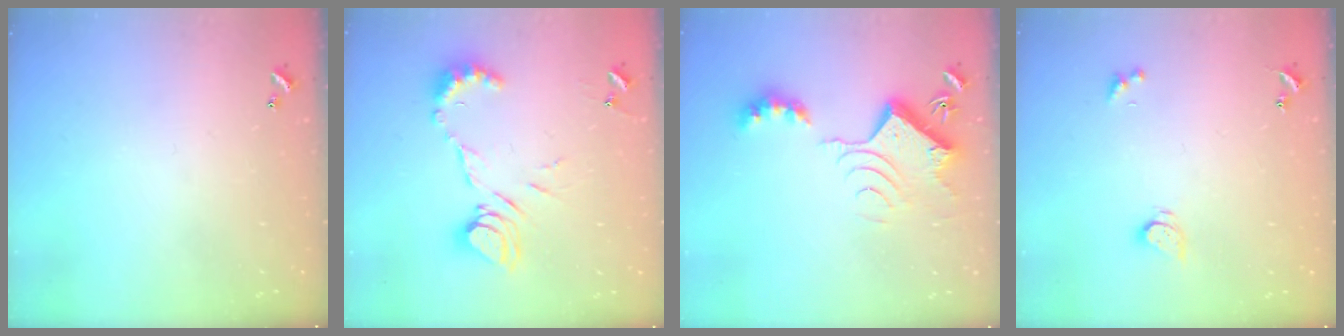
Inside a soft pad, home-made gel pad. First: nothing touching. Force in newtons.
{"total": 12.0, "press": 12.0, "slide": 1.4}
{"total": 9.8, "press": 9.8, "slide": 0.7}
{"total": 2.6, "press": 2.5, "slide": 0.3}